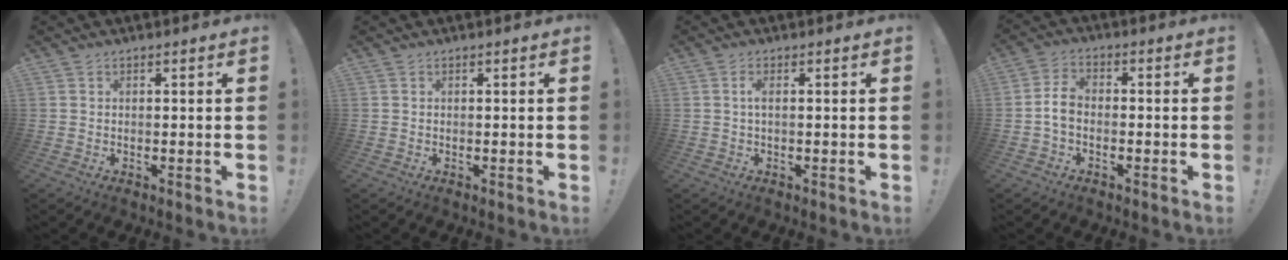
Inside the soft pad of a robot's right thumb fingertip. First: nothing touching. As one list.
[{"total": 0.0}, {"total": 1.9, "force": [0.1, 0.4, 1.8], "torque": [-0.039, 0.005, 0.001]}, {"total": 5.5, "force": [-1.2, 3.5, 4.0], "torque": [-0.079, 0.012, -0.020]}]